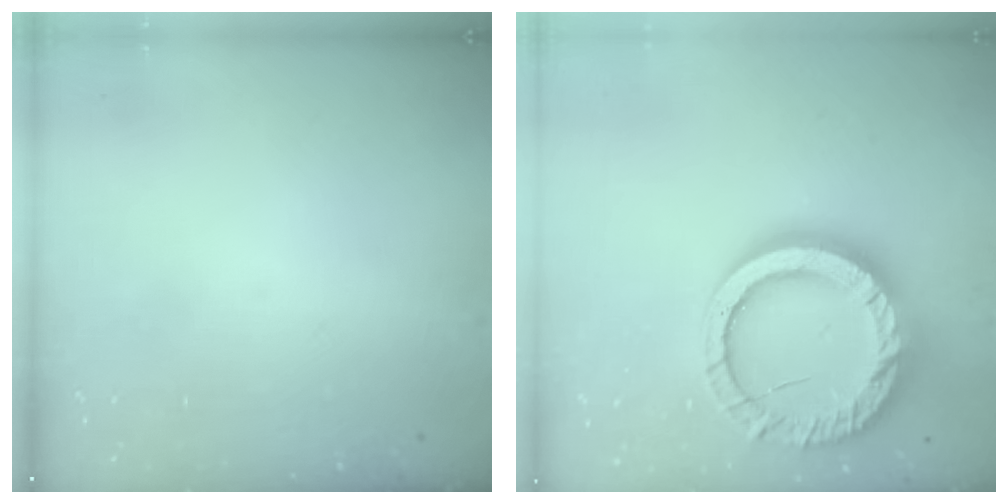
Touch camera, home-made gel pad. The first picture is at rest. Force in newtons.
{"total": 21.0, "press": 20.9, "slide": 2.1}